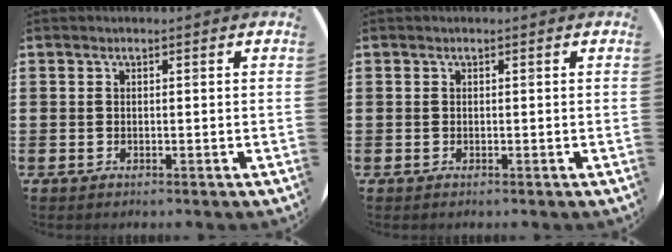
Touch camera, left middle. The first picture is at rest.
{"total": 0.0}